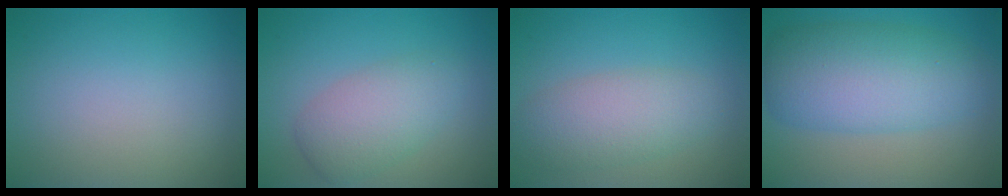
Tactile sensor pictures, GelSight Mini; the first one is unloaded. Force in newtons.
{"total": 4.2, "press": 4.2, "slide": 0.1}
{"total": 4.3, "press": 4.3, "slide": 0.1}
{"total": 8.1, "press": 8.1, "slide": 0.1}